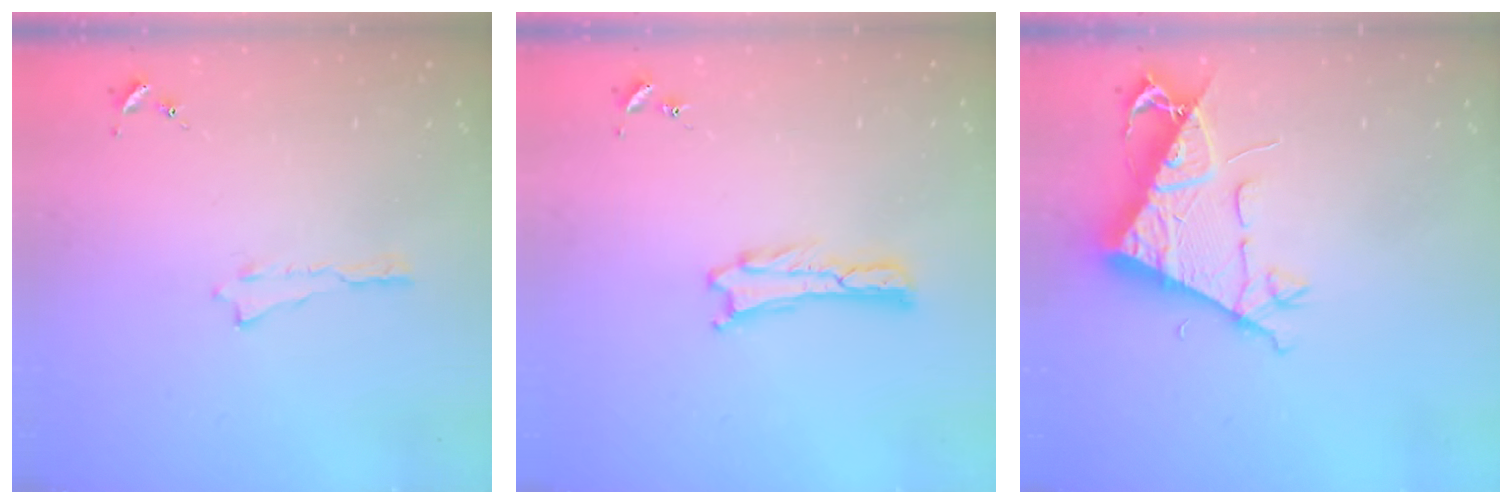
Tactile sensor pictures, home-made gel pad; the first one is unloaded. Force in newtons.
{"total": 0.0}
{"total": 8.0, "press": 7.9, "slide": 1.2}